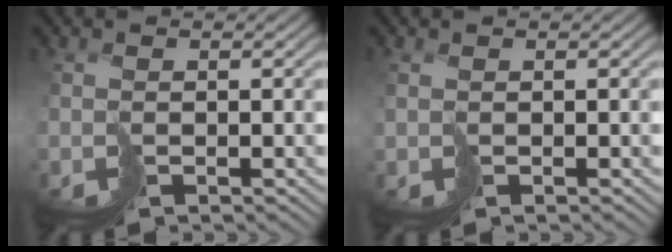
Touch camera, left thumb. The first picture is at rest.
{"total": 0.8, "force": [0.3, 0.7, 0.4], "torque": [-0.010, -0.004, 0.005]}